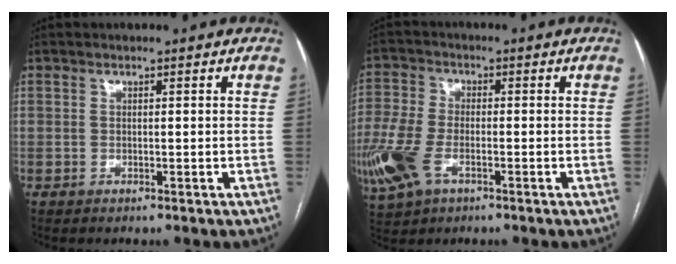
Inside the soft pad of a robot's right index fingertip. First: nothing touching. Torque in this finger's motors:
{"motor_torque": [0.84, -0.47, 0.55, 0.21]}